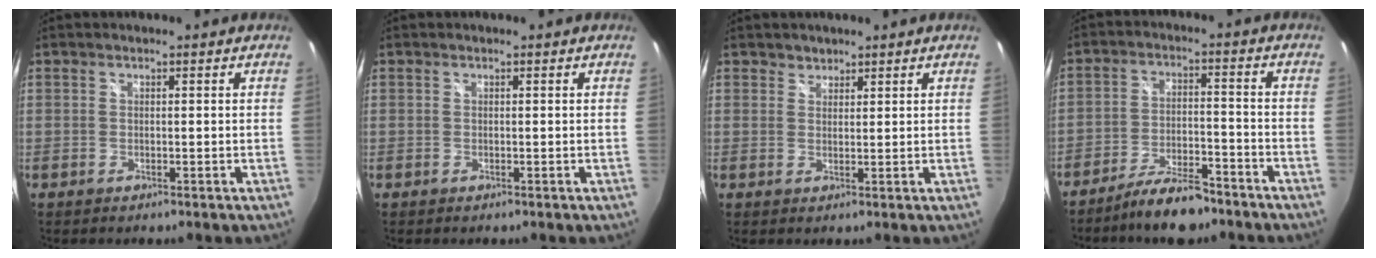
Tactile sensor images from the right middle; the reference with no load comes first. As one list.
[{"total": 0.0}, {"total": 1.7, "force": [1.2, 1.2, -0.1], "torque": [0.007, 0.004, 0.018]}, {"total": 9.0, "force": [-7.5, 2.7, 4.1], "torque": [-0.088, 0.006, -0.119]}]